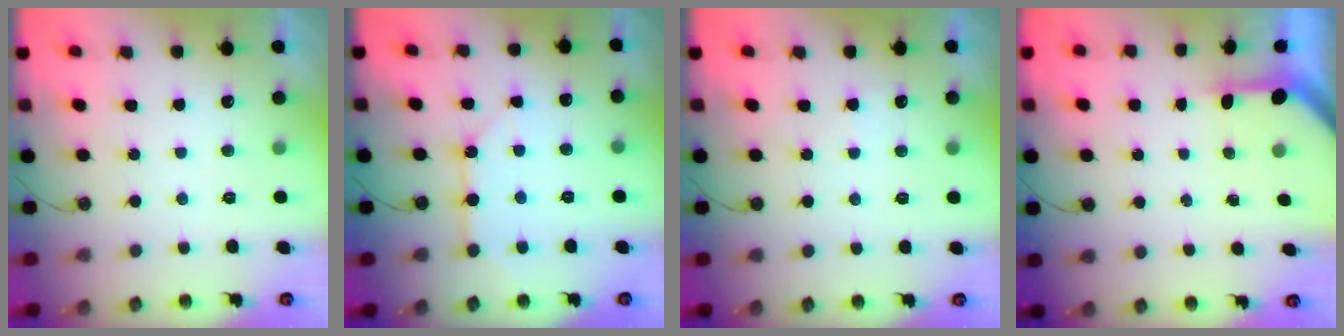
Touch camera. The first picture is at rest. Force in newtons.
{"total": 6.7, "press": 6.7, "slide": 0.6}
{"total": 3.0, "press": 3.0, "slide": 0.4}
{"total": 3.4, "press": 3.4, "slide": 0.3}